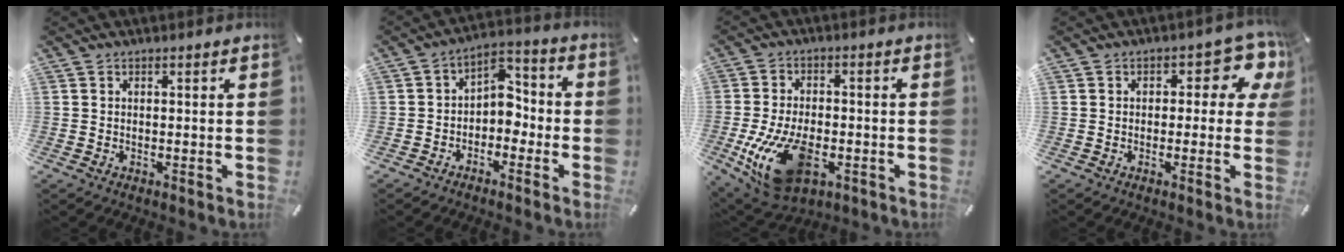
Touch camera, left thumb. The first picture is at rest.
{"total": 6.4, "force": [-2.1, 4.9, 3.5], "torque": [-0.045, 0.015, -0.044]}
{"total": 16.7, "force": [-4.8, 9.7, 12.7], "torque": [-0.251, 0.004, -0.074]}
{"total": 8.4, "force": [3.0, 4.5, 6.4], "torque": [-0.071, -0.016, 0.045]}